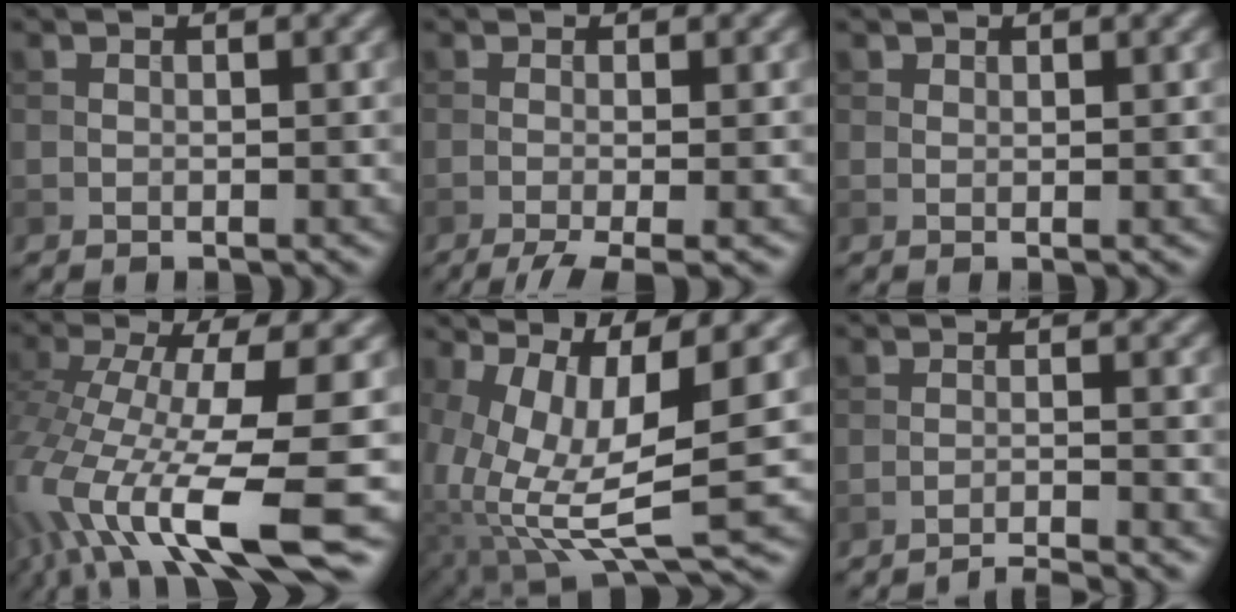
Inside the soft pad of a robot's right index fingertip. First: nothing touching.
{"total": 3.7, "force": [-1.8, 0.8, 3.1], "torque": [-0.048, -0.006, -0.038]}
{"total": 0.8, "force": [0.7, 0.4, 0.2], "torque": [-0.003, -0.002, 0.012]}
{"total": 13.6, "force": [-5.1, 3.9, 11.9], "torque": [-0.241, -0.021, -0.079]}
{"total": 10.3, "force": [-0.2, 4.1, 9.5], "torque": [-0.202, -0.025, 0.007]}
{"total": 2.7, "force": [-2.3, 0.2, 1.4], "torque": [-0.013, 0.003, -0.049]}